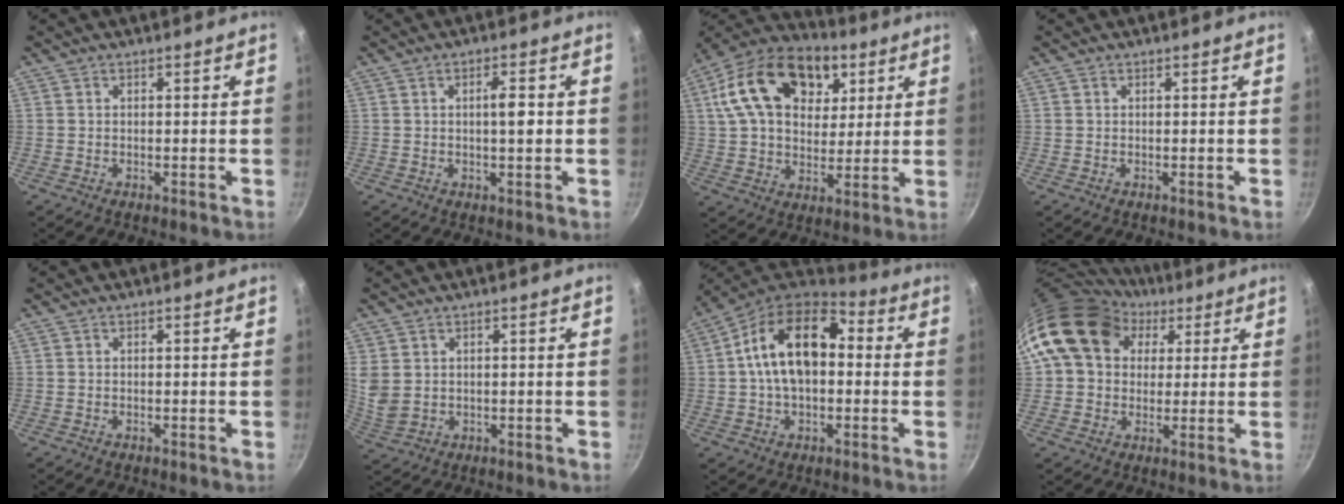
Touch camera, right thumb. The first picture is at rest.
{"total": 3.8, "force": [0.2, 1.2, 3.6], "torque": [-0.049, 0.005, 0.001]}
{"total": 22.4, "force": [8.3, 14.8, 14.7], "torque": [-0.230, -0.001, 0.130]}
{"total": 0.0}
{"total": 0.0}
{"total": 4.5, "force": [1.4, 3.4, 2.6], "torque": [-0.043, -0.011, 0.038]}
{"total": 17.1, "force": [1.5, 10.8, 13.1], "torque": [-0.203, 0.034, 0.004]}
{"total": 16.2, "force": [6.4, 12.4, 8.1], "torque": [-0.117, 0.010, 0.103]}